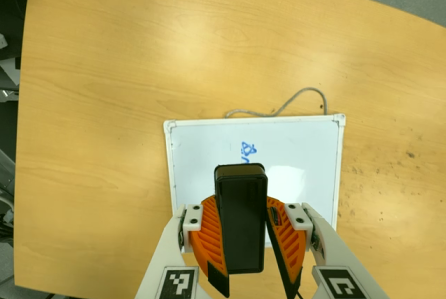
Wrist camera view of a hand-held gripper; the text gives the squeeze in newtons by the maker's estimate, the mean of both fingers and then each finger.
{"total": 9.7, "left": 9.9, "right": 9.6}